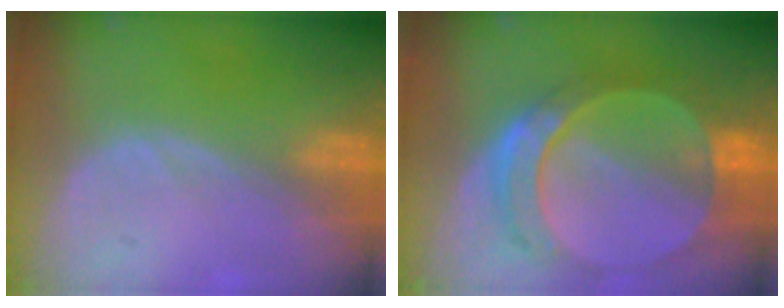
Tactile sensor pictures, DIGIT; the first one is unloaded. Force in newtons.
{"total": 9.6, "press": 8.4, "slide": 4.7}